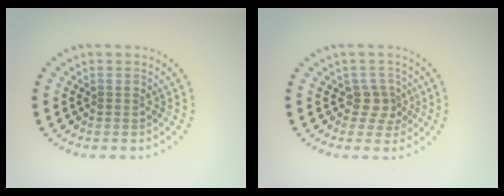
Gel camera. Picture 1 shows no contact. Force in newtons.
{"total": 2.1, "press": 1.6, "slide": 1.3}